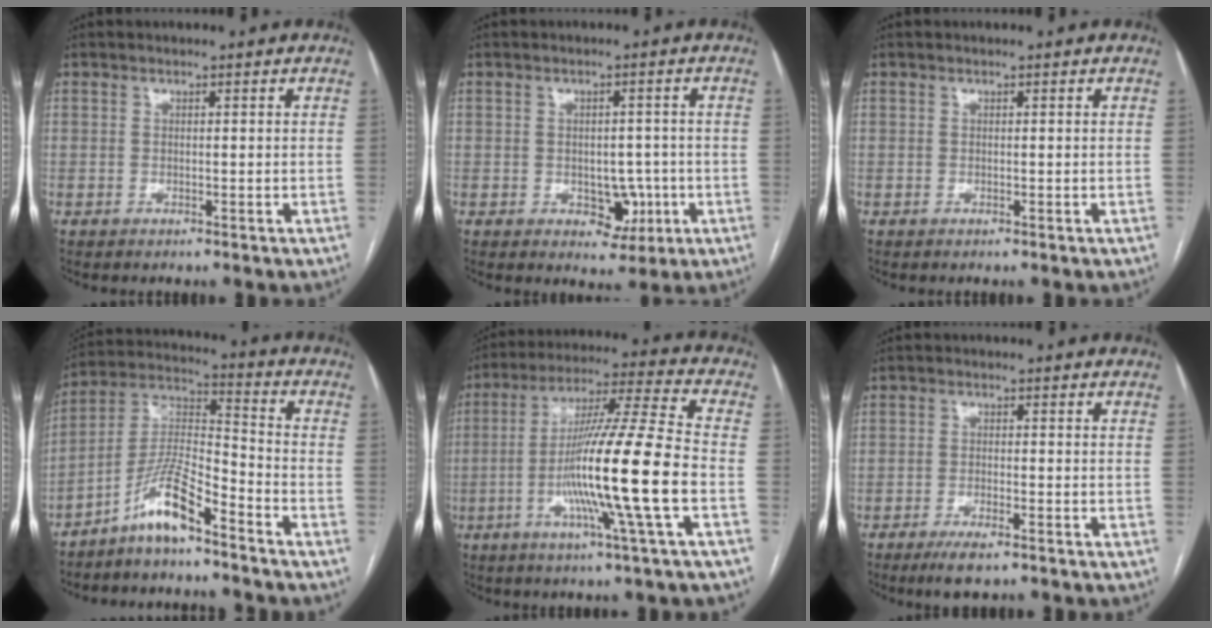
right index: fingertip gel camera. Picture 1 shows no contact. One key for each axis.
{"total": 5.0, "fx": -1.3, "fy": 3.3, "fz": 3.5, "tx": -0.036, "ty": 0.007, "tz": -0.007}
{"total": 0.0}
{"total": 9.7, "fx": -6.9, "fy": 1.4, "fz": 6.8, "tx": -0.146, "ty": 0.009, "tz": -0.134}
{"total": 17.4, "fx": -4.3, "fy": -1.6, "fz": 16.8, "tx": -0.304, "ty": -0.009, "tz": -0.087}
{"total": 4.4, "fx": -3.0, "fy": 0.9, "fz": 3.0, "tx": -0.059, "ty": -0.006, "tz": -0.049}